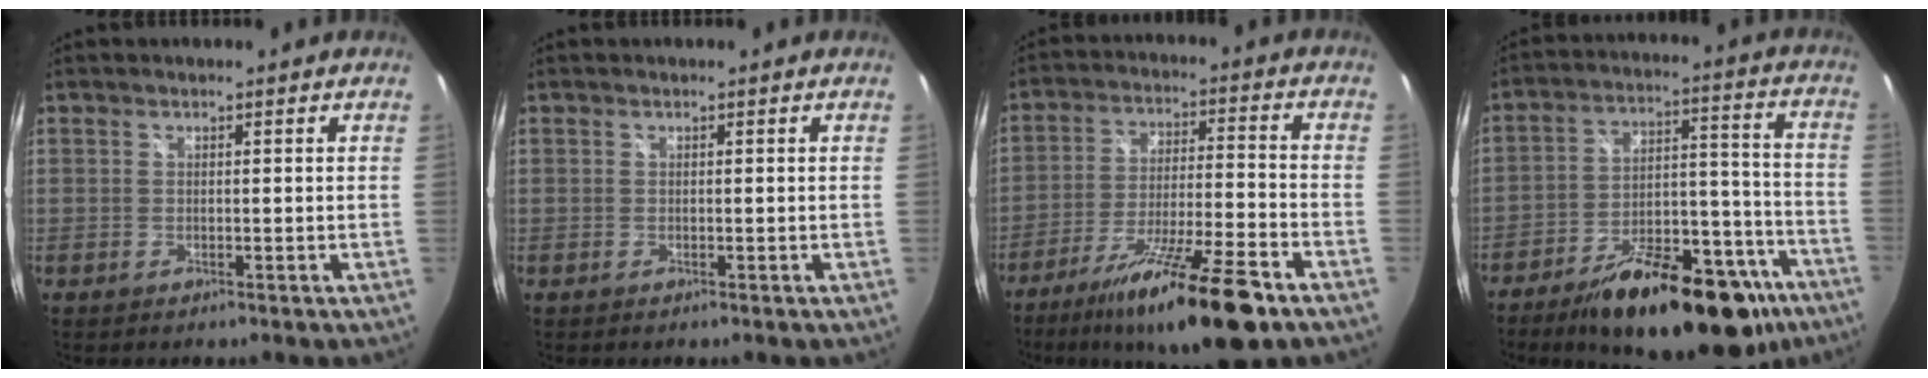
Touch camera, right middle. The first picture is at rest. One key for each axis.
{"total": 0.0}
{"total": 18.0, "fx": -12.8, "fy": 1.8, "fz": 12.6, "tx": -0.227, "ty": -0.026, "tz": -0.212}
{"total": 26.1, "fx": -17.9, "fy": 10.3, "fz": 16.0, "tx": -0.227, "ty": 0.016, "tz": -0.244}